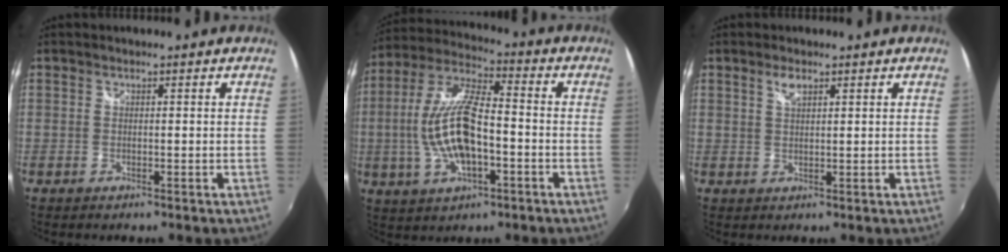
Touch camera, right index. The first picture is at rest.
{"total": 14.2, "force": [-2.9, 6.5, 12.3], "torque": [-0.250, 0.009, -0.055]}
{"total": 2.3, "force": [1.4, 0.9, 1.5], "torque": [-0.027, 0.003, 0.025]}